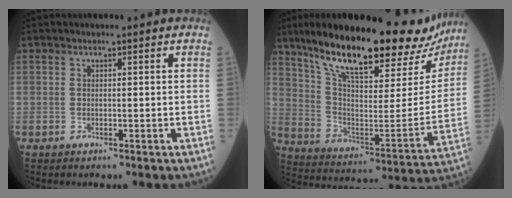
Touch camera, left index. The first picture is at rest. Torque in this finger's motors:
{"motor_torque": [0.56, -0.85, 0.82, 0.21]}